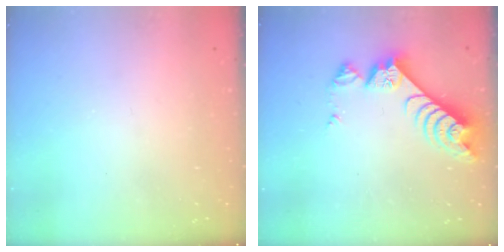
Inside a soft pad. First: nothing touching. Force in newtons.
{"total": 9.5, "press": 9.4, "slide": 1.0}